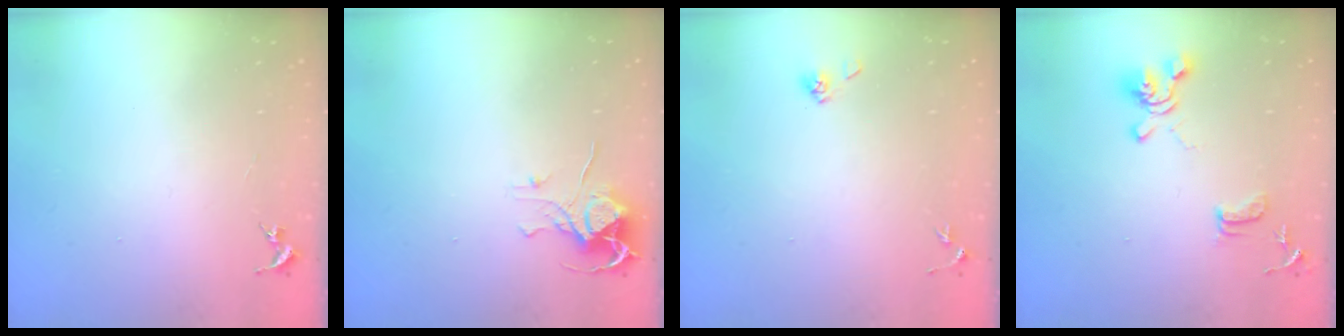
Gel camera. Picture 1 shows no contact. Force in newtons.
{"total": 8.0, "press": 8.0, "slide": 0.6}
{"total": 3.8, "press": 3.4, "slide": 1.7}
{"total": 13.0, "press": 12.9, "slide": 1.6}